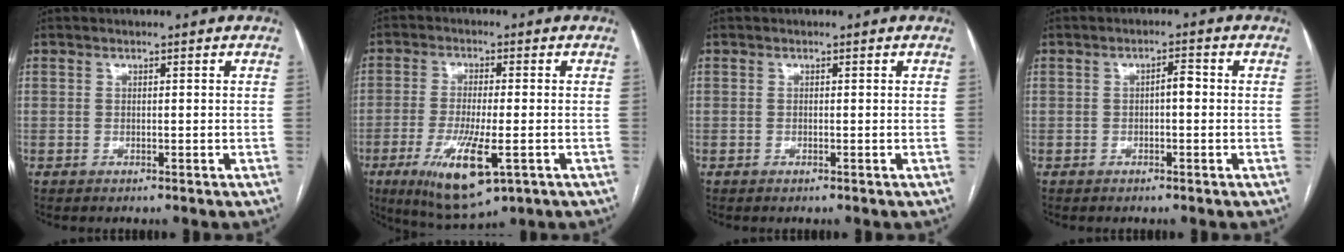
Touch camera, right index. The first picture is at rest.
{"total": 11.4, "force": [-4.4, 2.6, 10.2], "torque": [-0.189, -0.029, -0.068]}
{"total": 0.0}
{"total": 2.2, "force": [-0.1, 0.8, 2.0], "torque": [-0.033, 0.012, -0.002]}